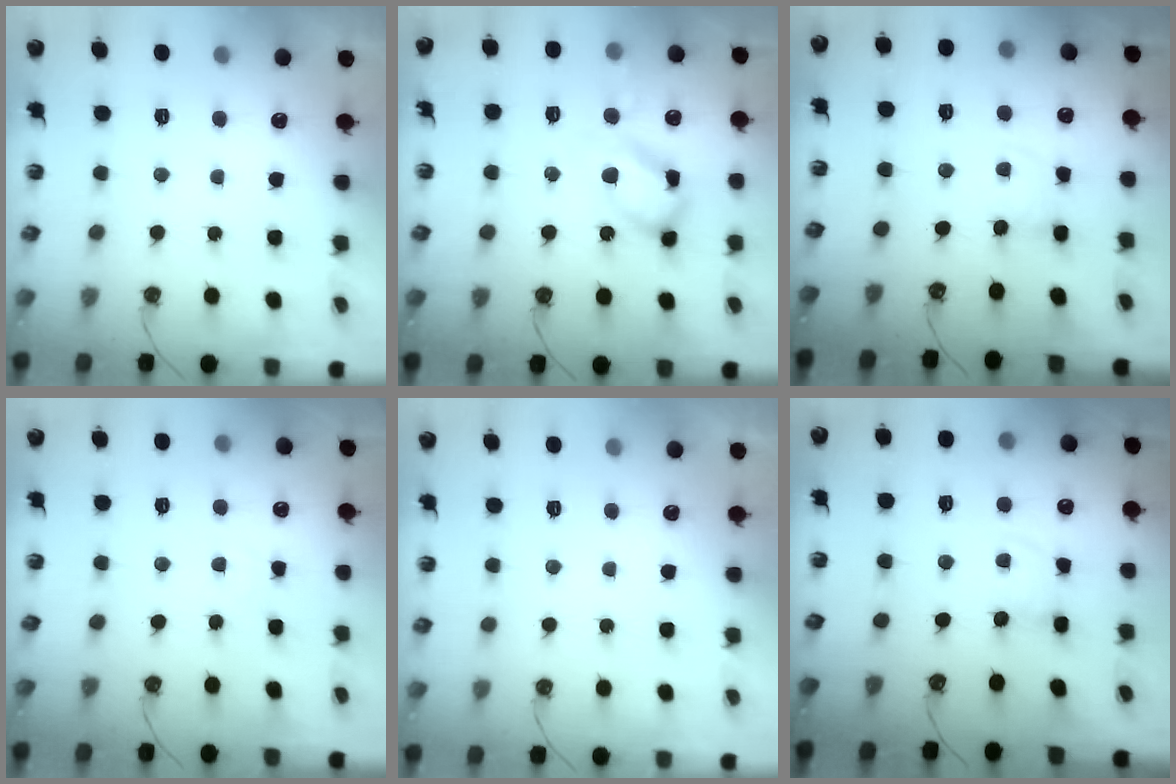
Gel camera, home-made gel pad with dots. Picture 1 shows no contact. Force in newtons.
{"total": 14.6, "press": 14.5, "slide": 1.3}
{"total": 1.3, "press": 1.3, "slide": 0.2}
{"total": 1.7, "press": 1.7, "slide": 0.3}
{"total": 0.0}
{"total": 1.8, "press": 1.8, "slide": 0.2}